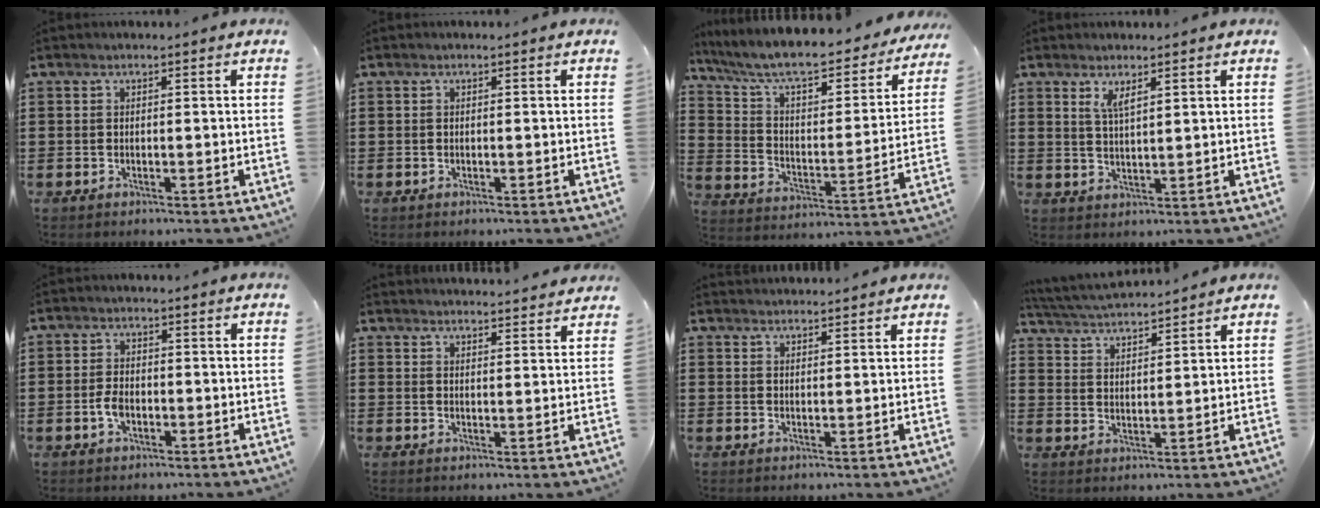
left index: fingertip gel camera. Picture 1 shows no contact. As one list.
[{"total": 0.0}, {"total": 8.1, "force": [6.9, 1.3, 4.1], "torque": [-0.109, -0.053, 0.114]}, {"total": 2.9, "force": [2.0, 0.9, 2.0], "torque": [-0.044, 0.004, 0.035]}, {"total": 3.0, "force": [-0.8, 1.7, 2.3], "torque": [-0.065, -0.007, -0.019]}, {"total": 3.0, "force": [3.0, -0.3, -0.1], "torque": [0.001, -0.017, 0.055]}, {"total": 2.0, "force": [2.0, 0.1, -0.1], "torque": [-0.003, -0.001, 0.038]}, {"total": 4.3, "force": [4.3, -0.1, 0.7], "torque": [-0.030, -0.021, 0.074]}]